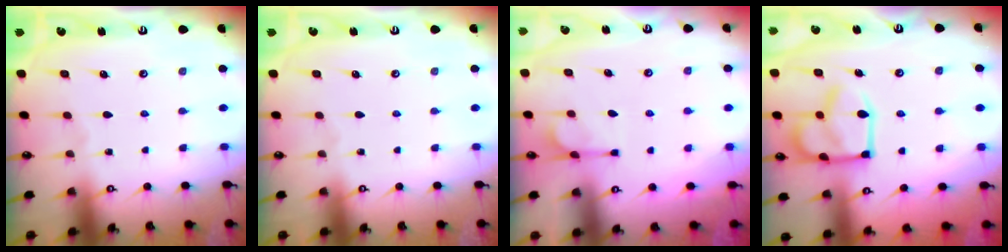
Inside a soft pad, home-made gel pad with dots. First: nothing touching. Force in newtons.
{"total": 0.0}
{"total": 5.6, "press": 5.4, "slide": 1.6}
{"total": 15.4, "press": 15.3, "slide": 1.5}